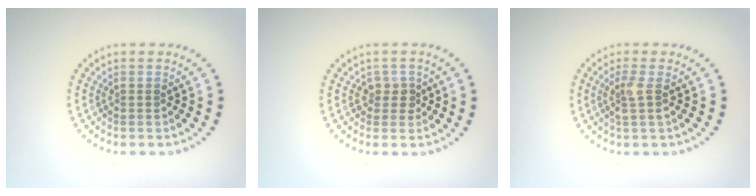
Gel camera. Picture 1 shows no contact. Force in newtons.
{"total": 1.5, "press": 1.2, "slide": 0.9}
{"total": 1.8, "press": 1.4, "slide": 1.1}